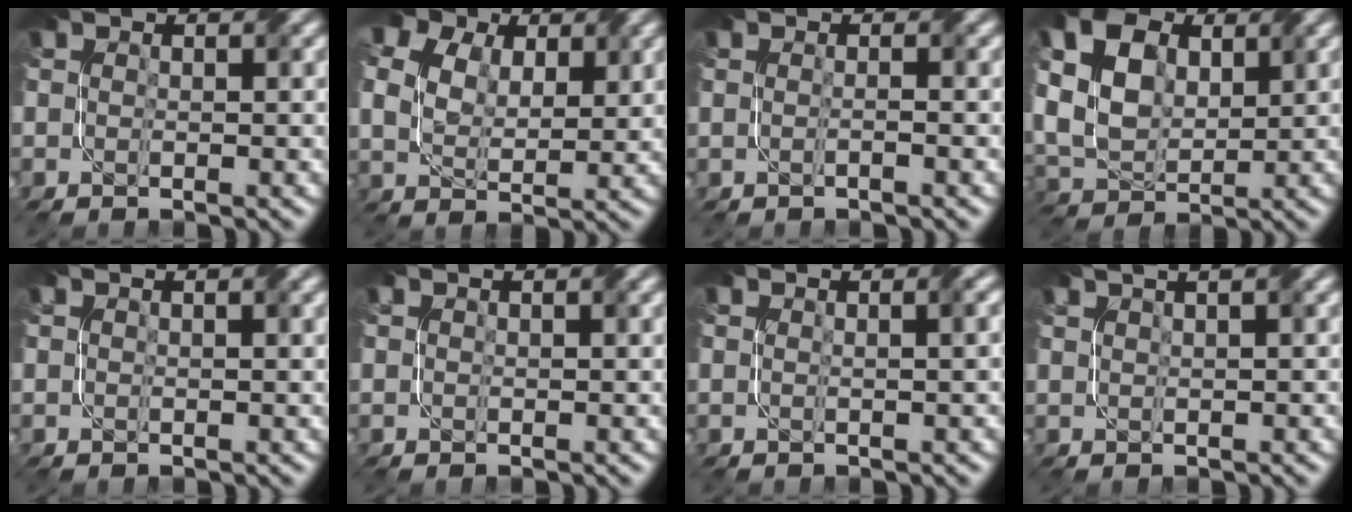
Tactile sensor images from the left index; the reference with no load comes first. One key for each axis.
{"total": 14.0, "fx": 7.2, "fy": 9.5, "fz": 7.4, "tx": -0.152, "ty": 0.042, "tz": 0.119}
{"total": 0.6, "fx": -0.3, "fy": 0.1, "fz": 0.6, "tx": -0.015, "ty": -0.007, "tz": -0.012}
{"total": 9.9, "fx": 3.1, "fy": 6.6, "fz": 6.7, "tx": -0.166, "ty": 0.014, "tz": 0.059}
{"total": 2.5, "fx": 1.5, "fy": 0.9, "fz": 1.7, "tx": -0.011, "ty": 0.003, "tz": 0.012}
{"total": 2.0, "fx": 1.3, "fy": 0.7, "fz": 1.4, "tx": -0.012, "ty": 0.000, "tz": 0.011}
{"total": 3.1, "fx": 1.0, "fy": 1.4, "fz": 2.6, "tx": -0.015, "ty": 0.014, "tz": -0.001}
{"total": 4.9, "fx": 3.1, "fy": 2.0, "fz": 3.2, "tx": -0.028, "ty": 0.034, "tz": 0.026}